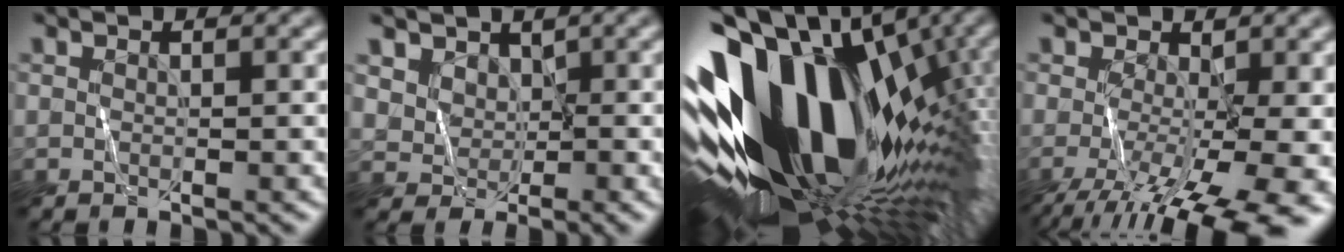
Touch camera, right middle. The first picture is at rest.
{"total": 3.4, "force": [1.9, 2.5, 1.3], "torque": [-0.042, -0.010, 0.049]}
{"total": 20.0, "force": [1.4, 11.5, 16.3], "torque": [-0.302, -0.022, 0.027]}
{"total": 10.7, "force": [-3.9, 4.5, 8.8], "torque": [-0.143, -0.007, -0.067]}